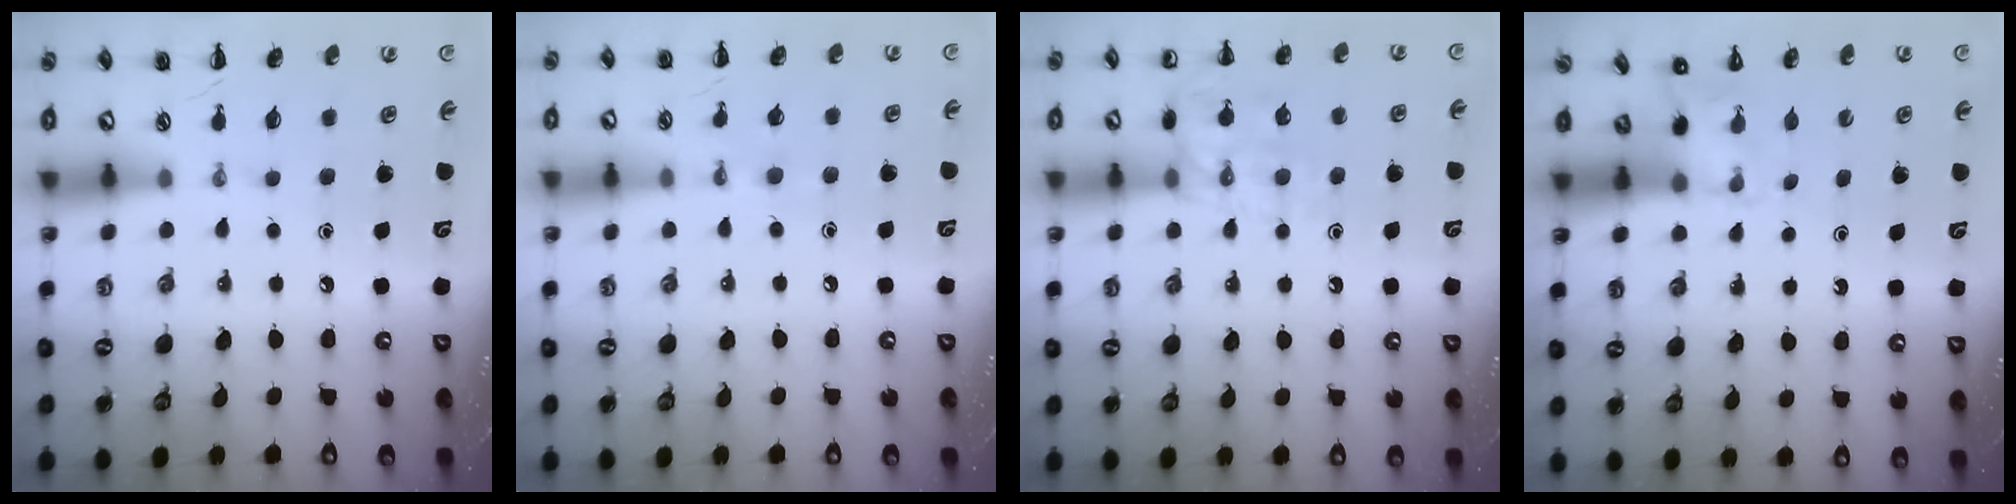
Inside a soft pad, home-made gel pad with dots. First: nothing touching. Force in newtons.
{"total": 6.7, "press": 6.5, "slide": 1.5}
{"total": 13.5, "press": 13.5, "slide": 1.1}
{"total": 3.0, "press": 2.8, "slide": 1.0}